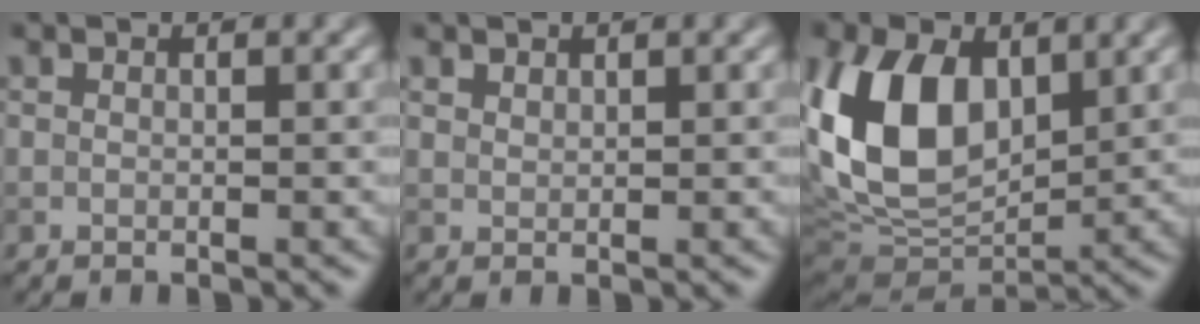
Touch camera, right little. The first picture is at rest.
{"total": 0.8, "force": [0.7, 0.3, 0.1], "torque": [-0.004, 0.000, 0.017]}
{"total": 12.4, "force": [2.8, 7.8, 9.2], "torque": [-0.214, 0.007, 0.045]}